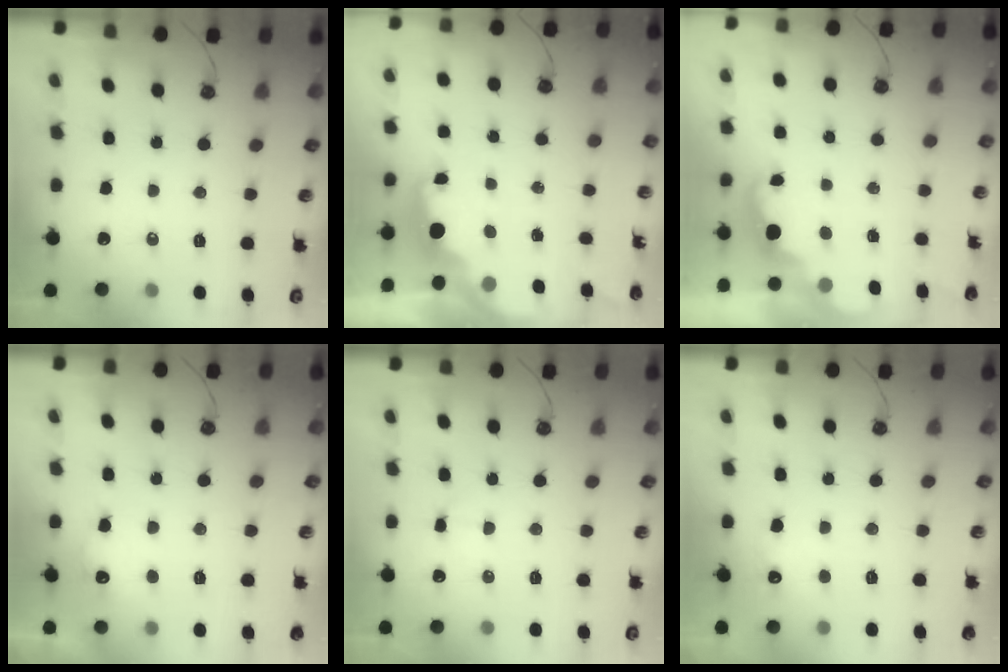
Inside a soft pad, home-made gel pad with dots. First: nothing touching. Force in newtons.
{"total": 2.7, "press": 2.7, "slide": 0.6}
{"total": 2.4, "press": 2.4, "slide": 0.6}
{"total": 8.4, "press": 8.4, "slide": 0.4}
{"total": 2.2, "press": 2.1, "slide": 0.8}
{"total": 4.7, "press": 4.5, "slide": 1.2}